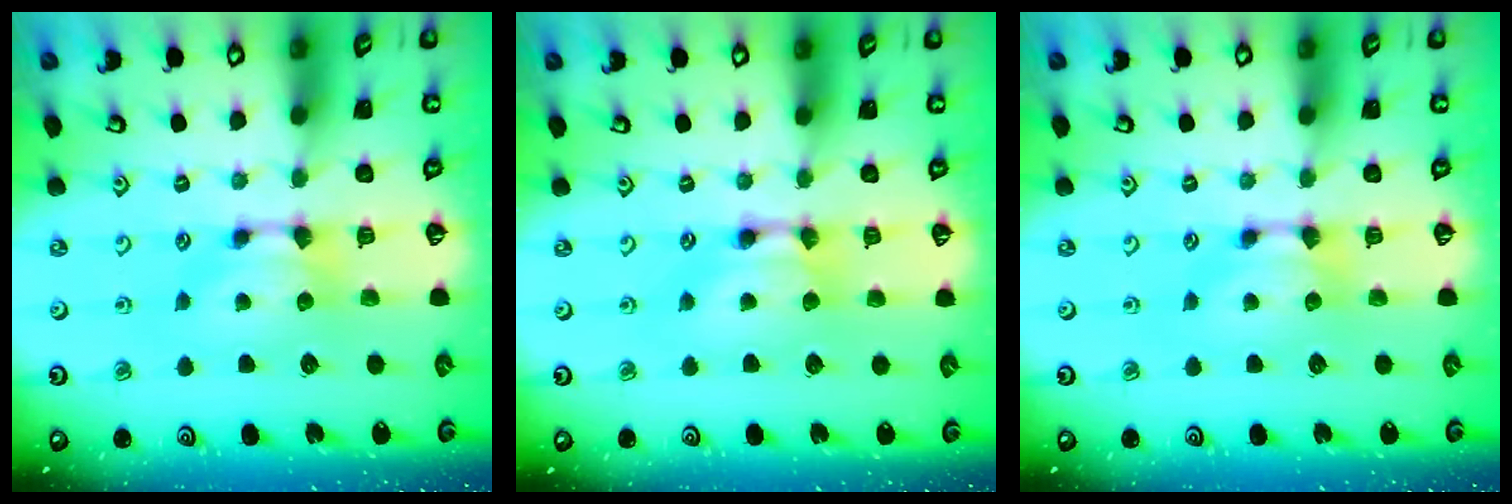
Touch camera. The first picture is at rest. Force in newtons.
{"total": 2.0, "press": 2.0, "slide": 0.1}
{"total": 0.0}